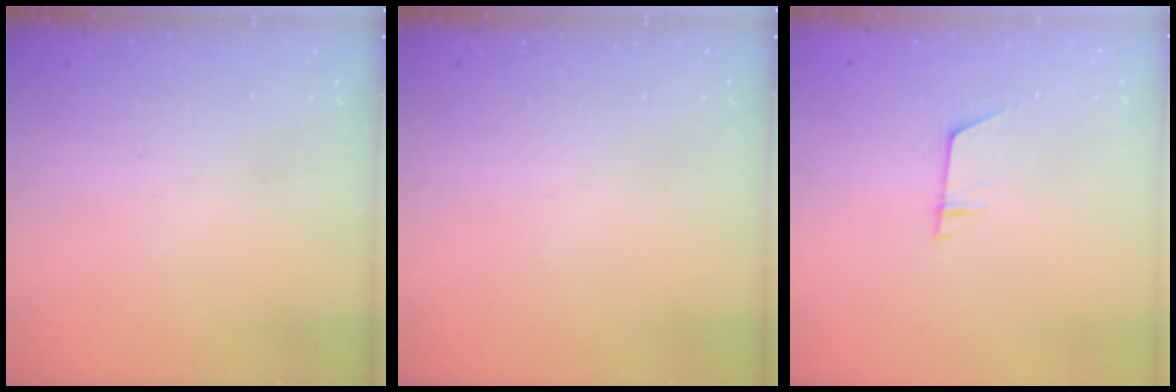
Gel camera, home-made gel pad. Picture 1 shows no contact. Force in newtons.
{"total": 0.0}
{"total": 5.0, "press": 5.0, "slide": 0.4}